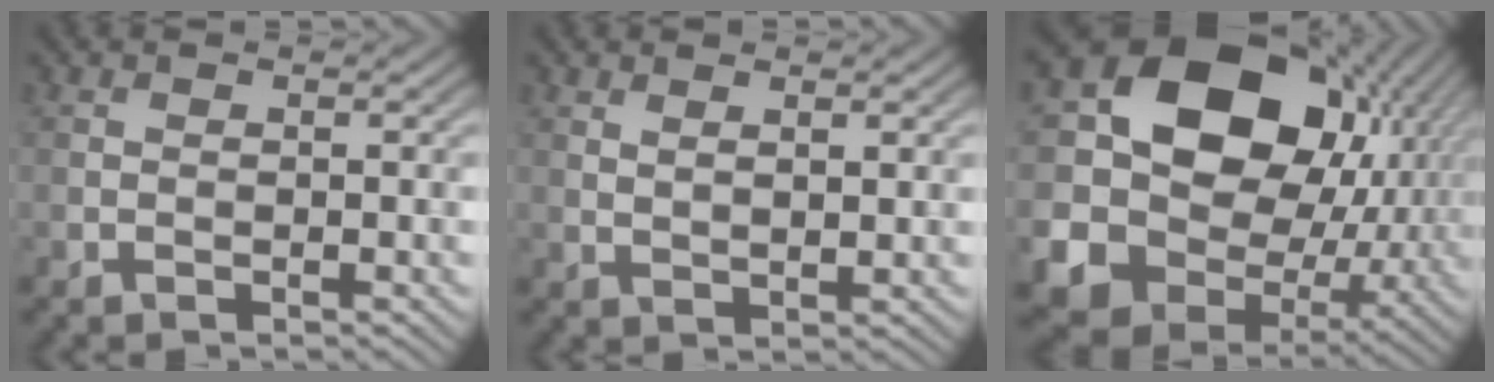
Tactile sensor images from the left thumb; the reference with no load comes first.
{"total": 1.8, "force": [1.2, 0.5, 1.2], "torque": [-0.024, -0.007, 0.028]}
{"total": 19.1, "force": [2.8, 15.7, 10.6], "torque": [-0.223, -0.027, 0.073]}